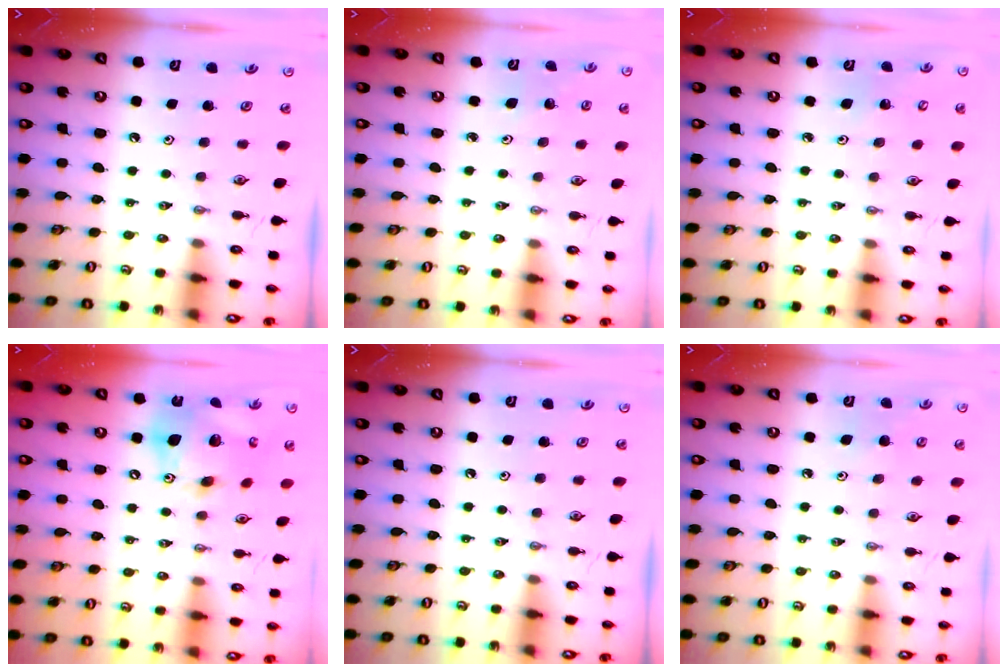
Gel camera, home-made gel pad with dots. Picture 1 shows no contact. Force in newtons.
{"total": 2.8, "press": 2.6, "slide": 1.2}
{"total": 3.1, "press": 3.0, "slide": 0.2}
{"total": 18.0, "press": 17.7, "slide": 3.1}
{"total": 0.0}
{"total": 4.4, "press": 4.4, "slide": 0.4}